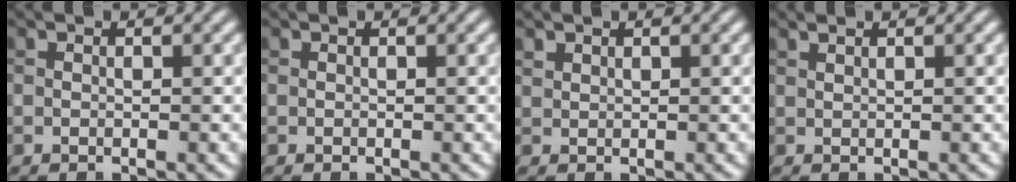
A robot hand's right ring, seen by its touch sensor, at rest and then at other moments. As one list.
[{"total": 0.0}, {"total": 0.8, "force": [0.7, 0.3, 0.1], "torque": [-0.006, 0.000, 0.019]}, {"total": 0.7, "force": [0.6, 0.1, 0.3], "torque": [-0.003, 0.000, 0.009]}]